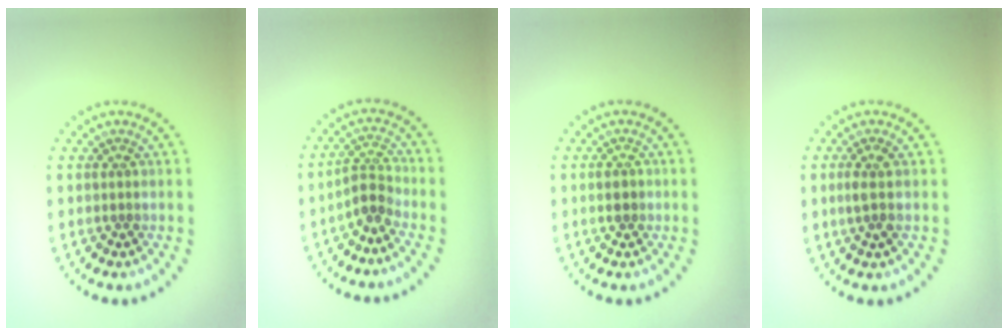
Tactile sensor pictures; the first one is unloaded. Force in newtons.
{"total": 2.4, "press": 1.7, "slide": 1.6}
{"total": 1.3, "press": 1.3, "slide": 0.1}
{"total": 1.5, "press": 1.3, "slide": 0.8}